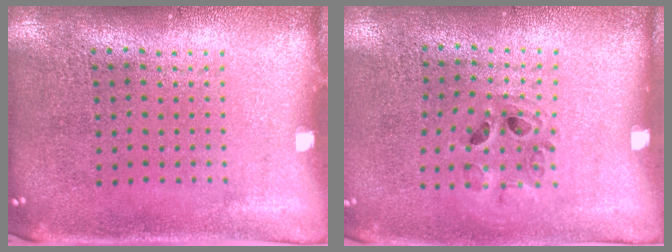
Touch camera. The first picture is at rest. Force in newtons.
{"total": 0.9, "press": 0.8, "slide": 0.3}